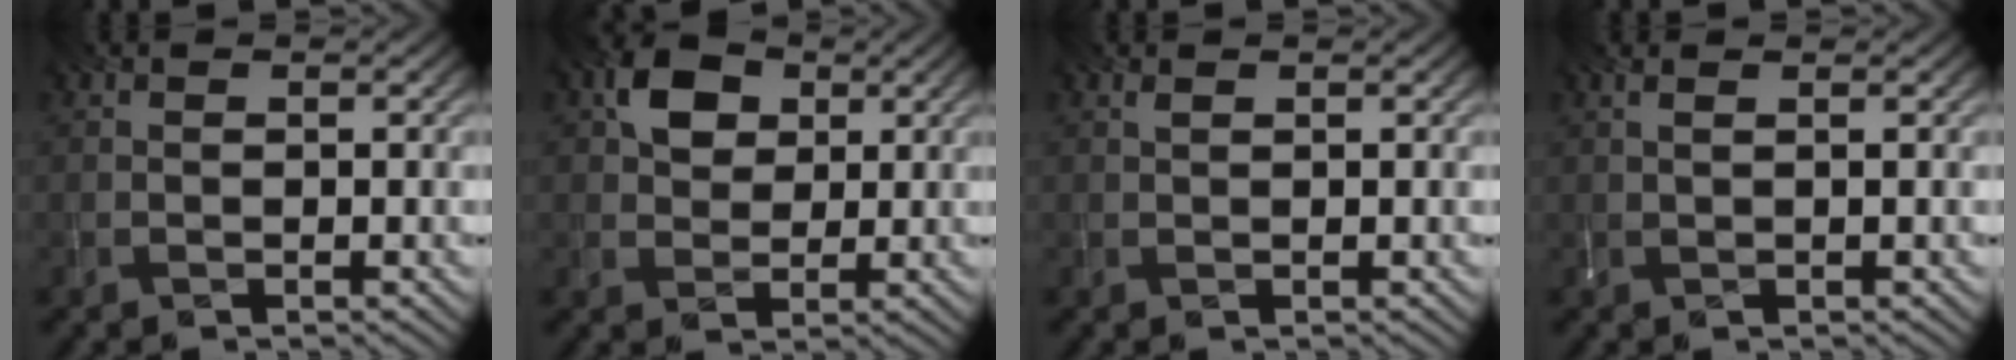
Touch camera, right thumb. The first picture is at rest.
{"total": 5.4, "force": [2.0, 3.9, 3.0], "torque": [-0.068, 0.008, 0.025]}
{"total": 0.7, "force": [0.5, 0.0, 0.5], "torque": [-0.012, 0.002, 0.010]}
{"total": 1.3, "force": [0.7, 0.0, 1.1], "torque": [-0.030, 0.006, 0.014]}